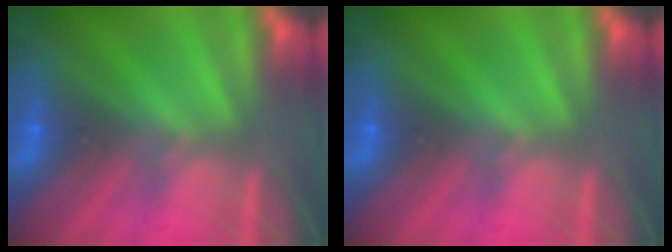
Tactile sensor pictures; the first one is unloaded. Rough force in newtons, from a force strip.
{"total": 0.0}